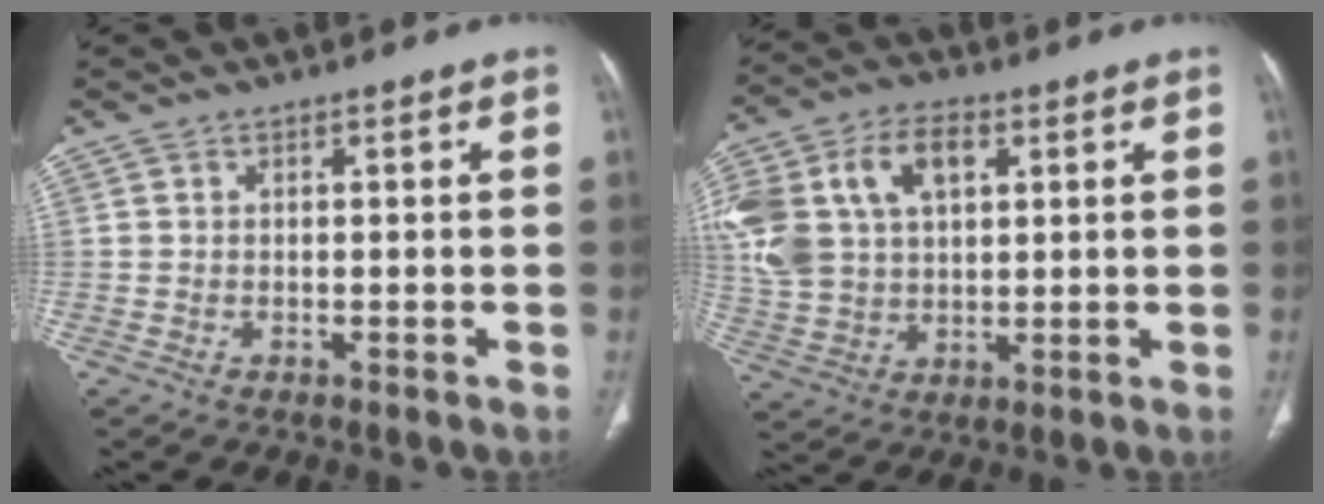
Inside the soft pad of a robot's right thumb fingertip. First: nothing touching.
{"total": 20.9, "force": [6.1, 14.2, 14.0], "torque": [-0.316, 0.028, 0.118]}